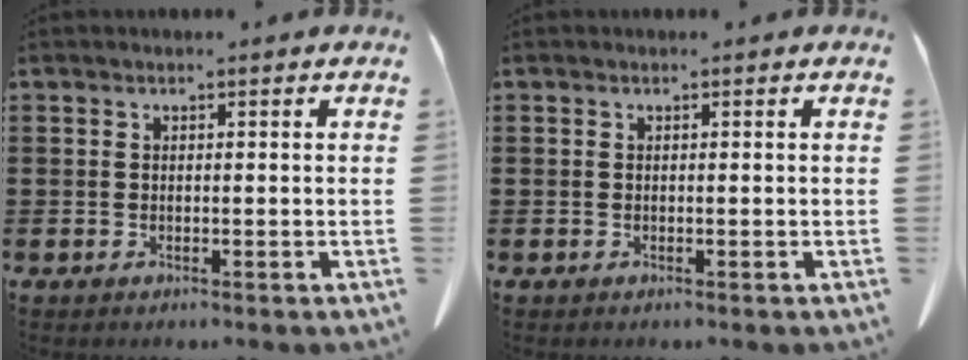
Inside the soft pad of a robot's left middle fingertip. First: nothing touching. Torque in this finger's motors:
{"motor_torque": [-0.02, 0.01, 0.00, 0.00]}